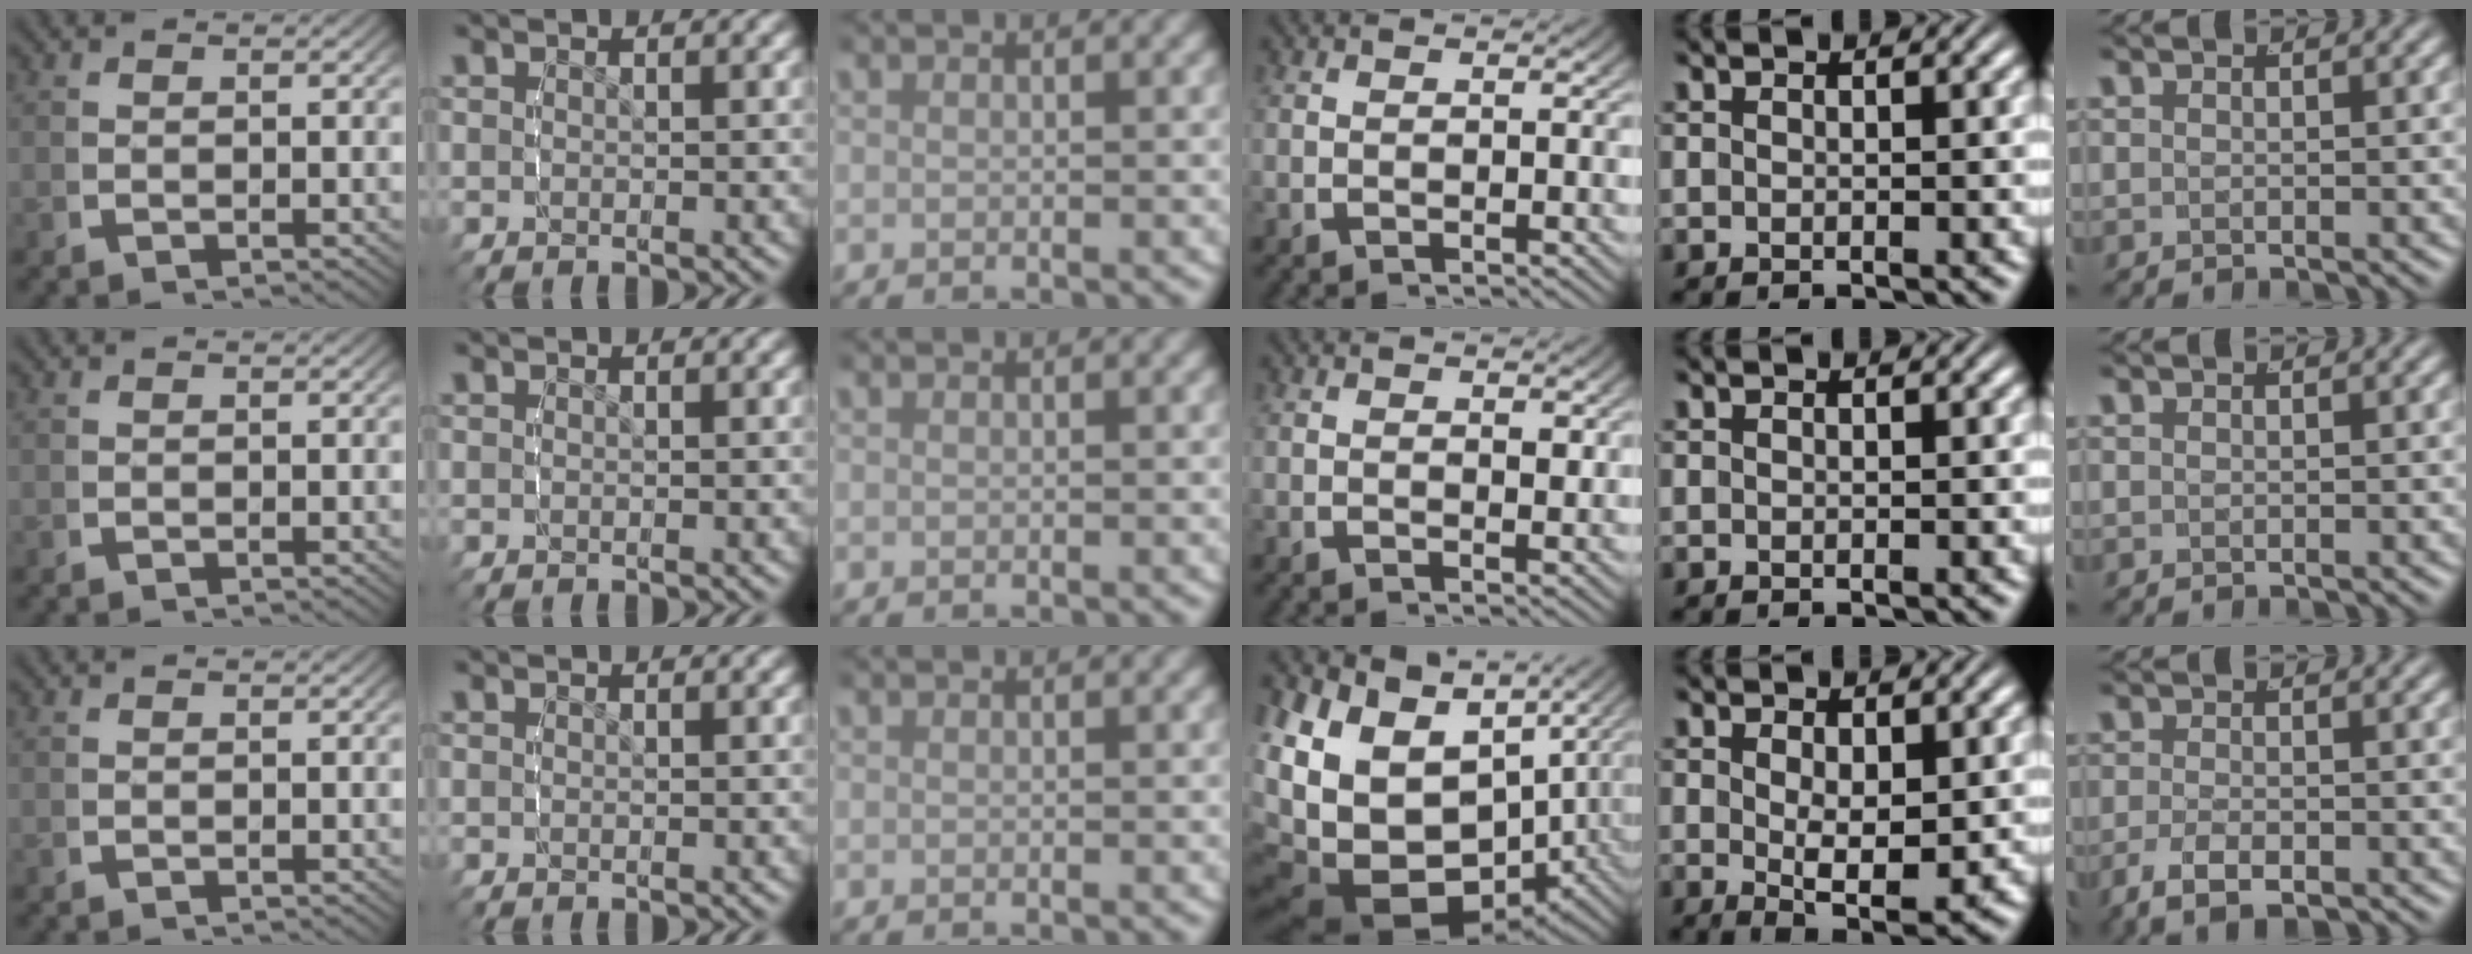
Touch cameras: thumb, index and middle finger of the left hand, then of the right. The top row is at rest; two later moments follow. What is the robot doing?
{"motion": "lift_and_place", "object": "air blower"}